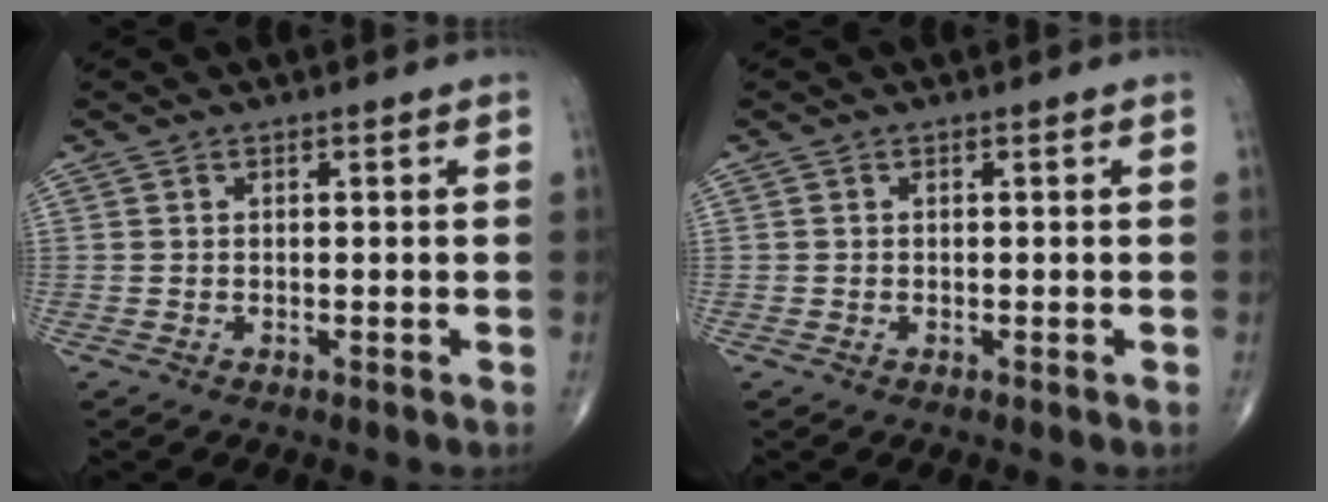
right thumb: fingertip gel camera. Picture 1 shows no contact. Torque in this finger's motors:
{"motor_torque": [0.23, 0.08, -0.13, -0.08, 0.00]}